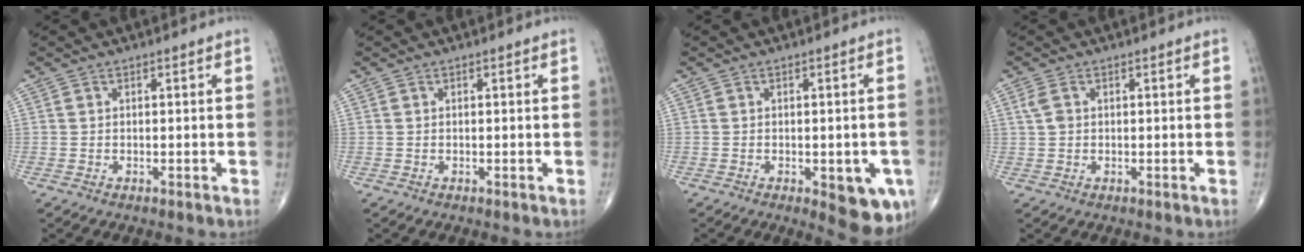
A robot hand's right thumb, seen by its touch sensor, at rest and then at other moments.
{"total": 0.0}
{"total": 8.7, "force": [-2.9, 3.4, 7.4], "torque": [-0.066, -0.002, -0.028]}
{"total": 2.2, "force": [0.6, 1.5, 1.5], "torque": [-0.037, 0.006, 0.015]}